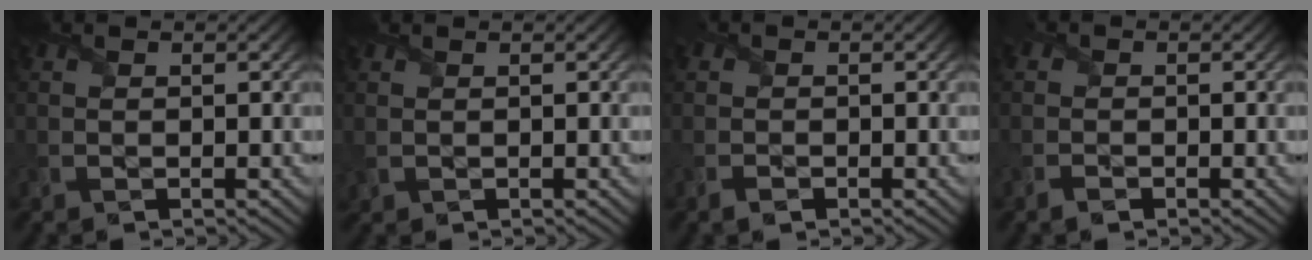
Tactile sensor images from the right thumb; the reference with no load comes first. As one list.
[{"total": 0.5, "force": [0.4, 0.3, 0.0], "torque": [-0.010, -0.001, 0.009]}, {"total": 1.3, "force": [-0.7, 1.0, 0.2], "torque": [-0.009, -0.002, -0.023]}, {"total": 1.4, "force": [-0.8, 1.0, 0.3], "torque": [-0.011, -0.002, -0.025]}]